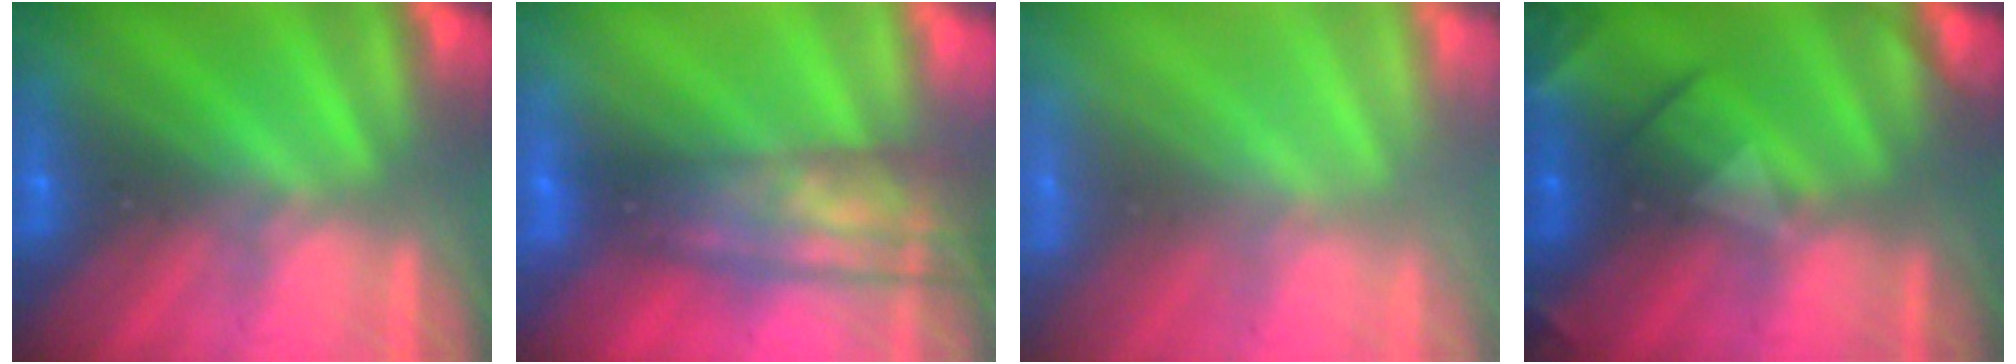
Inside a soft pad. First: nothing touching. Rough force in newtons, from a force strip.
{"total": 5.8}
{"total": 3.5}
{"total": 2.4}